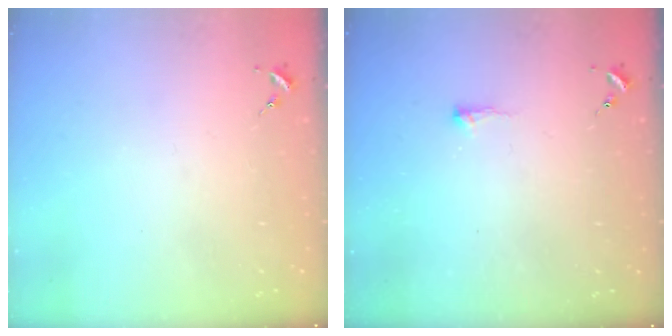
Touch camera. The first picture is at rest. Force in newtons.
{"total": 4.2, "press": 4.1, "slide": 0.8}